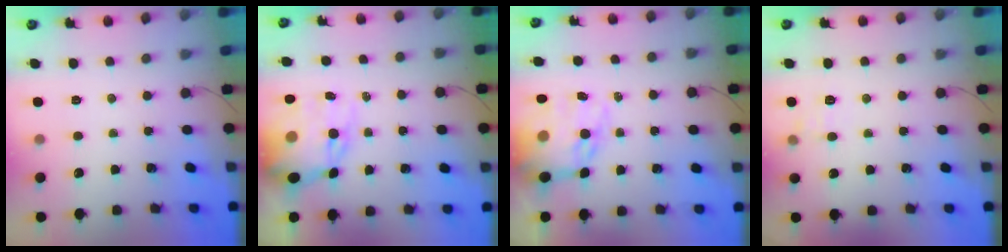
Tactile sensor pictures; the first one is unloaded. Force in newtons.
{"total": 14.5, "press": 14.1, "slide": 3.3}
{"total": 16.3, "press": 15.9, "slide": 3.6}
{"total": 6.7, "press": 6.5, "slide": 1.7}